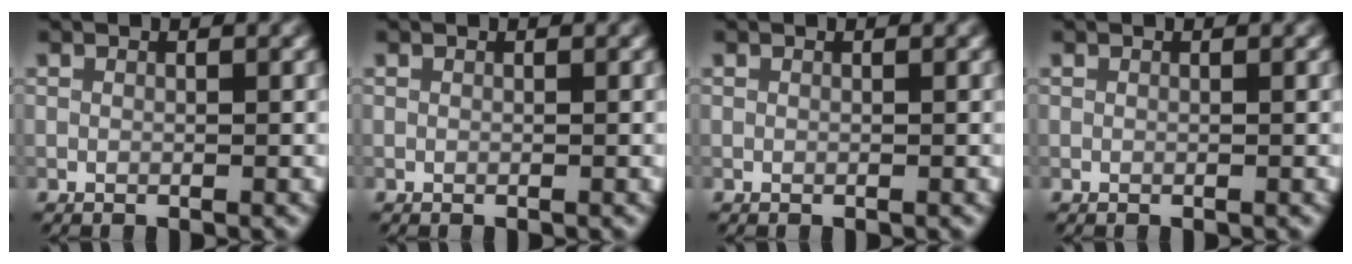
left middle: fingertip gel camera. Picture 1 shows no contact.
{"total": 0.0}
{"total": 0.0}
{"total": 0.0}